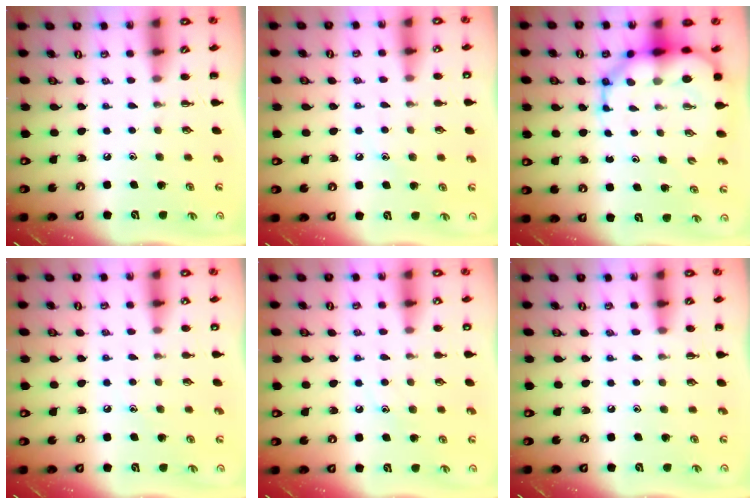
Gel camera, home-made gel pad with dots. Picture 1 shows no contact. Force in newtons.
{"total": 7.9, "press": 7.7, "slide": 2.0}
{"total": 12.2, "press": 11.7, "slide": 3.5}
{"total": 5.7, "press": 5.5, "slide": 1.5}
{"total": 9.0, "press": 8.9, "slide": 1.4}
{"total": 6.7, "press": 6.3, "slide": 2.3}